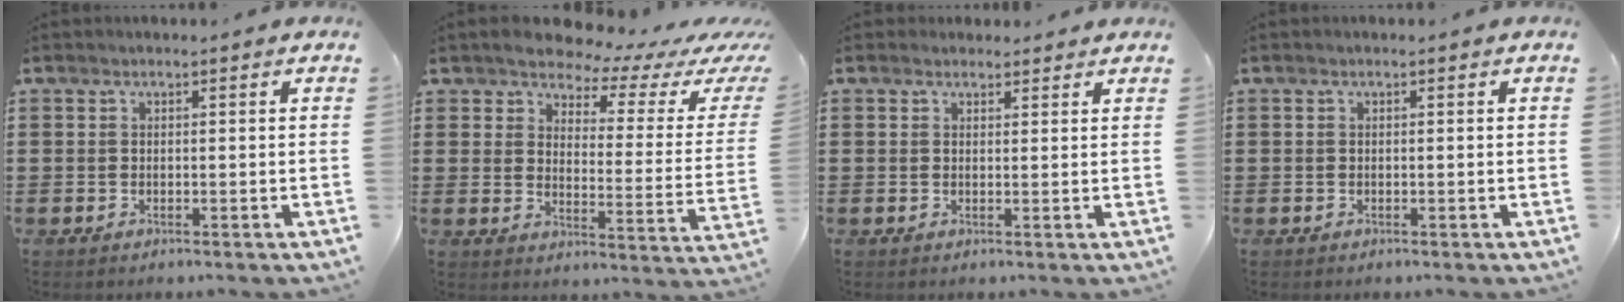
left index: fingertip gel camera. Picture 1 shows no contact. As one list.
[{"total": 4.9, "force": [4.6, 1.4, 1.0], "torque": [-0.035, -0.037, 0.074]}, {"total": 1.7, "force": [1.6, 0.7, 0.1], "torque": [-0.005, 0.005, 0.031]}, {"total": 0.0}]